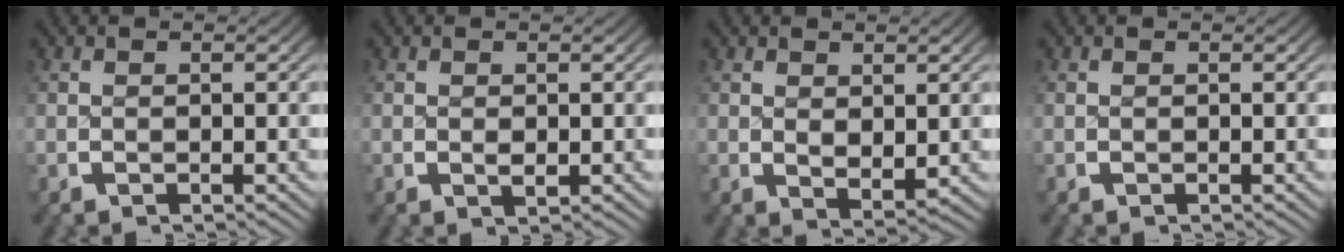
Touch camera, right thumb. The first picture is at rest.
{"total": 0.9, "force": [0.2, 0.6, 0.7], "torque": [-0.013, -0.004, 0.007]}
{"total": 1.8, "force": [0.9, 0.9, 1.3], "torque": [-0.019, -0.009, 0.023]}
{"total": 0.0}